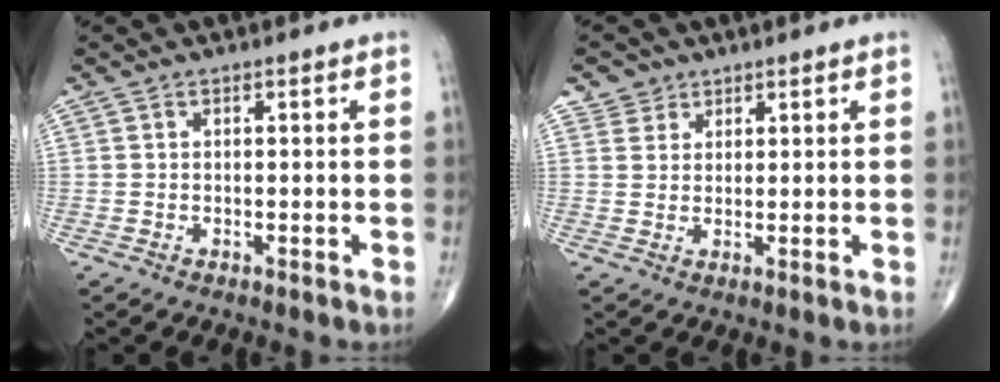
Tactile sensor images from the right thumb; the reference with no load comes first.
{"total": 2.9, "force": [1.9, 2.2, -0.2], "torque": [0.022, -0.007, 0.028]}